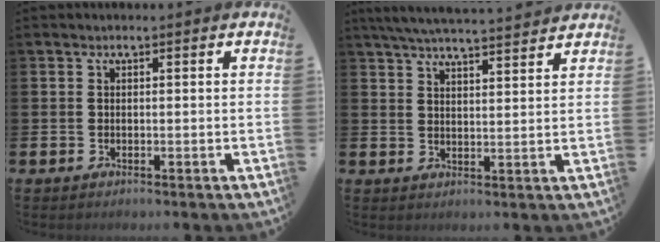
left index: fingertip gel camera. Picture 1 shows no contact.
{"total": 5.7, "force": [5.5, 0.0, 1.5], "torque": [-0.044, -0.026, 0.099]}